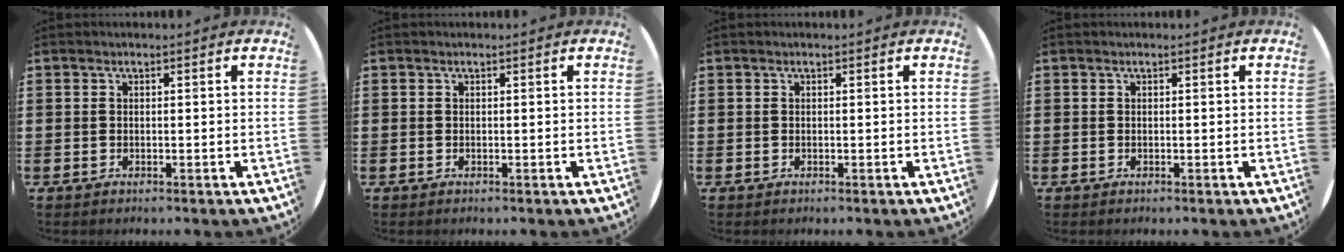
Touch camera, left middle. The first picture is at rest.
{"total": 0.0}
{"total": 0.0}
{"total": 0.0}